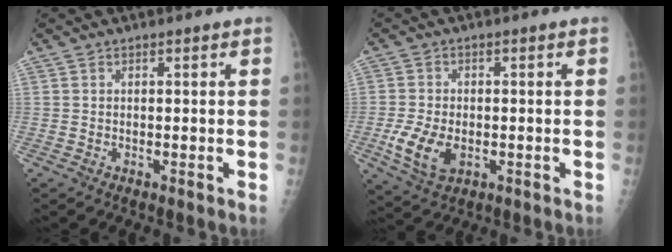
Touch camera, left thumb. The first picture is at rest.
{"total": 7.8, "force": [-2.1, 4.9, 5.8], "torque": [-0.113, -0.003, -0.032]}